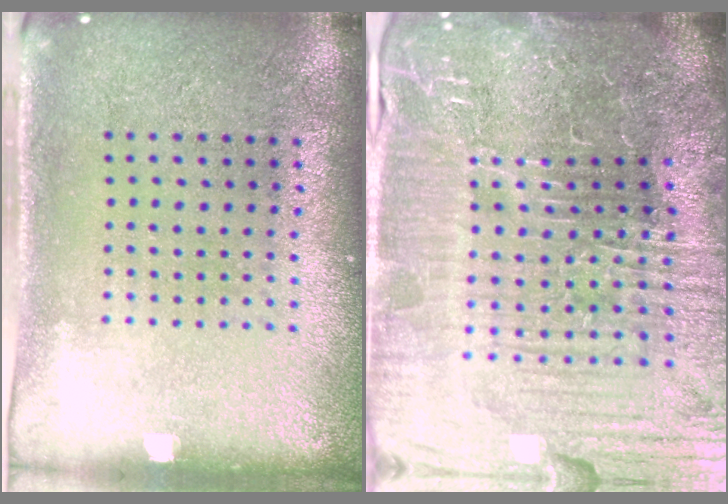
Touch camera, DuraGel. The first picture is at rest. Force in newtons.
{"total": 7.4, "press": 6.6, "slide": 3.3}